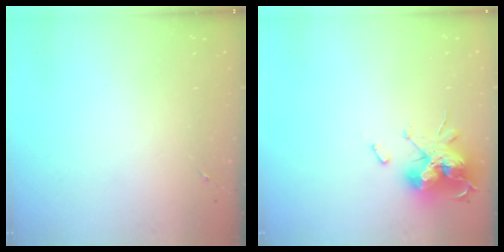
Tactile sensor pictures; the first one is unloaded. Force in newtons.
{"total": 16.7, "press": 16.7, "slide": 0.1}